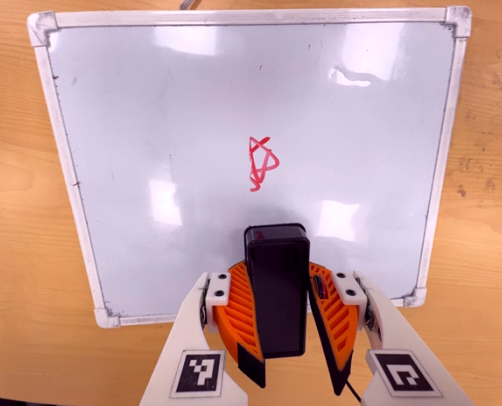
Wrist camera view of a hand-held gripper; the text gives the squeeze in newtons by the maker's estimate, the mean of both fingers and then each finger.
{"total": 10.8, "left": 10.6, "right": 11.0}